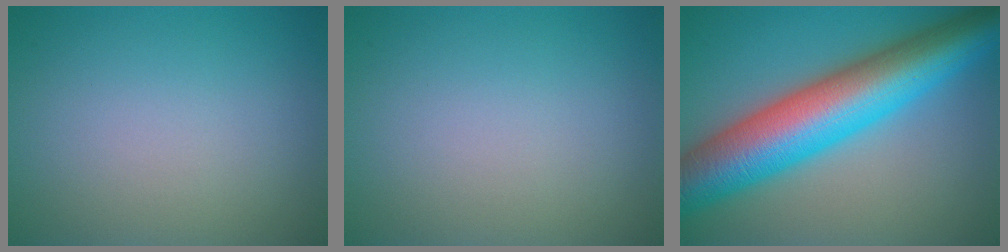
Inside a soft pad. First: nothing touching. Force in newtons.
{"total": 0.0}
{"total": 12.8, "press": 12.8, "slide": 0.1}